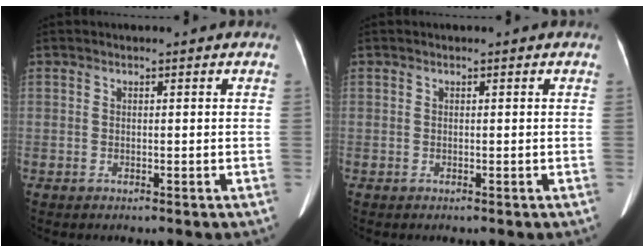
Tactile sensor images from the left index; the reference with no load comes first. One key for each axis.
{"total": 0.0}